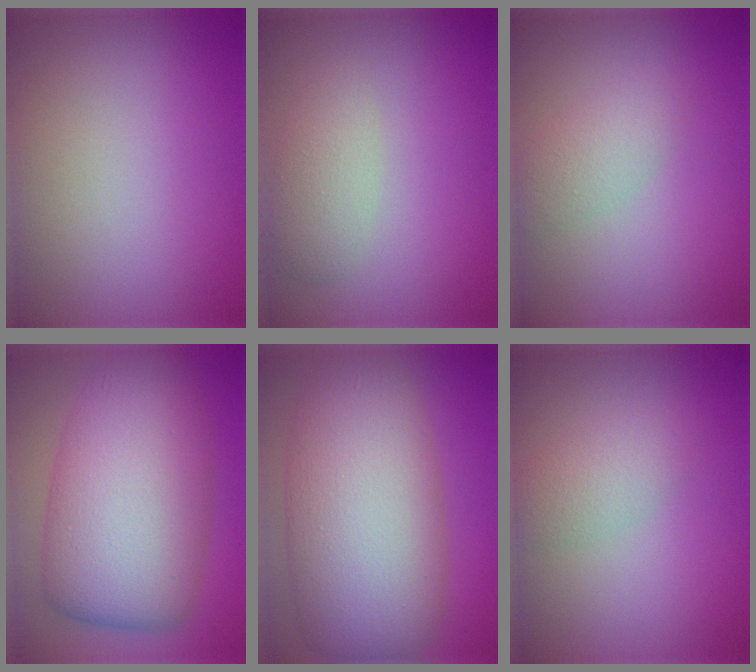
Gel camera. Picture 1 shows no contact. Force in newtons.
{"total": 2.3, "press": 2.3, "slide": 0.1}
{"total": 2.2, "press": 2.2, "slide": 0.2}
{"total": 12.2, "press": 12.2, "slide": 0.2}
{"total": 12.0, "press": 12.0, "slide": 0.2}
{"total": 2.3, "press": 2.3, "slide": 0.1}